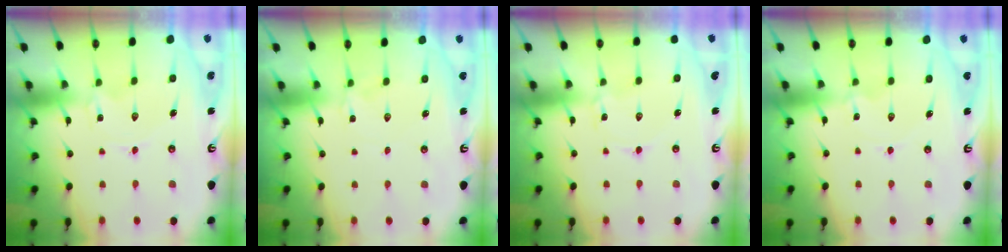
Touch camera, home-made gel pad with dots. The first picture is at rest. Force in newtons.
{"total": 1.8, "press": 1.8, "slide": 0.3}
{"total": 1.2, "press": 1.2, "slide": 0.1}
{"total": 0.0}